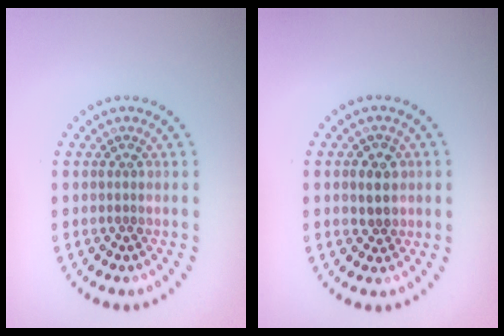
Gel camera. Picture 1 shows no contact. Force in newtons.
{"total": 1.8, "press": 1.7, "slide": 0.5}